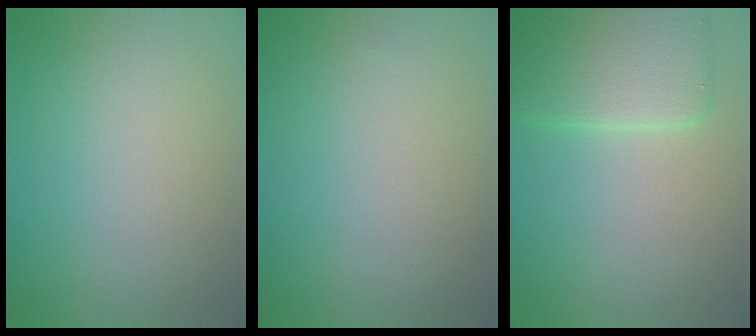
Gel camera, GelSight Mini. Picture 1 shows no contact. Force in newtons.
{"total": 0.0}
{"total": 5.2, "press": 5.2, "slide": 0.2}